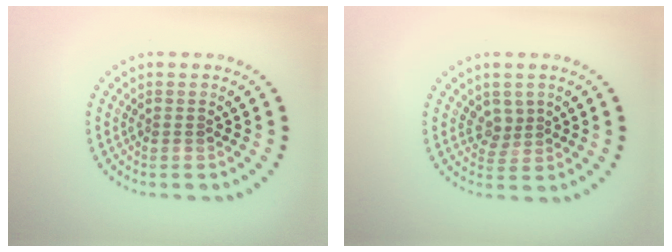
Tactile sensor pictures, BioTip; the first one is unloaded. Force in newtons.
{"total": 1.9, "press": 1.3, "slide": 1.3}